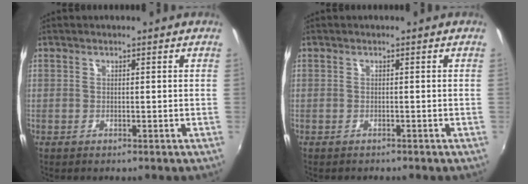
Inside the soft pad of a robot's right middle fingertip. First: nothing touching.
{"total": 0.7, "force": [-0.6, 0.3, 0.0], "torque": [-0.003, -0.002, -0.010]}